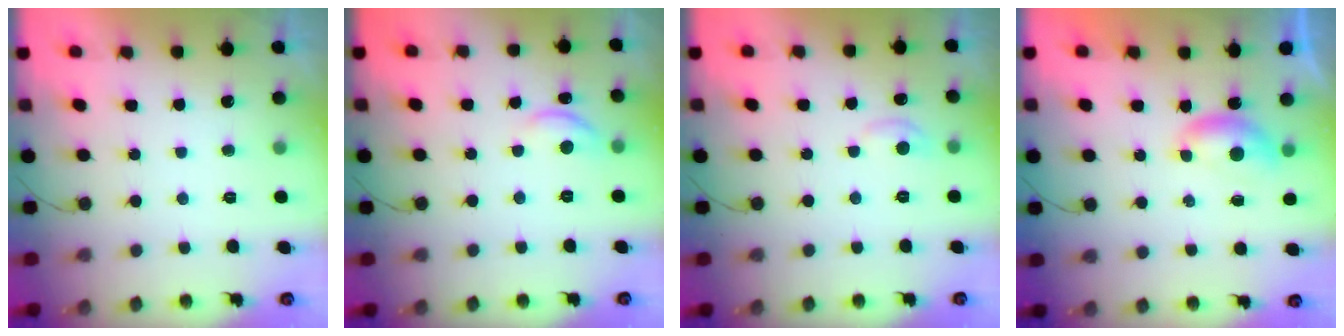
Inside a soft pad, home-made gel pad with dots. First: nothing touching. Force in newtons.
{"total": 9.0, "press": 9.0, "slide": 0.7}
{"total": 7.0, "press": 7.0, "slide": 0.5}
{"total": 4.7, "press": 4.7, "slide": 0.5}